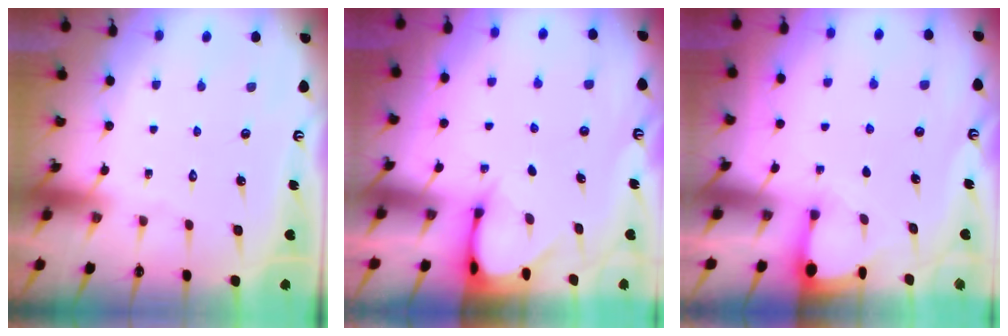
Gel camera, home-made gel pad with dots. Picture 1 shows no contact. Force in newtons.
{"total": 3.0, "press": 3.0, "slide": 0.2}
{"total": 2.0, "press": 2.0, "slide": 0.4}